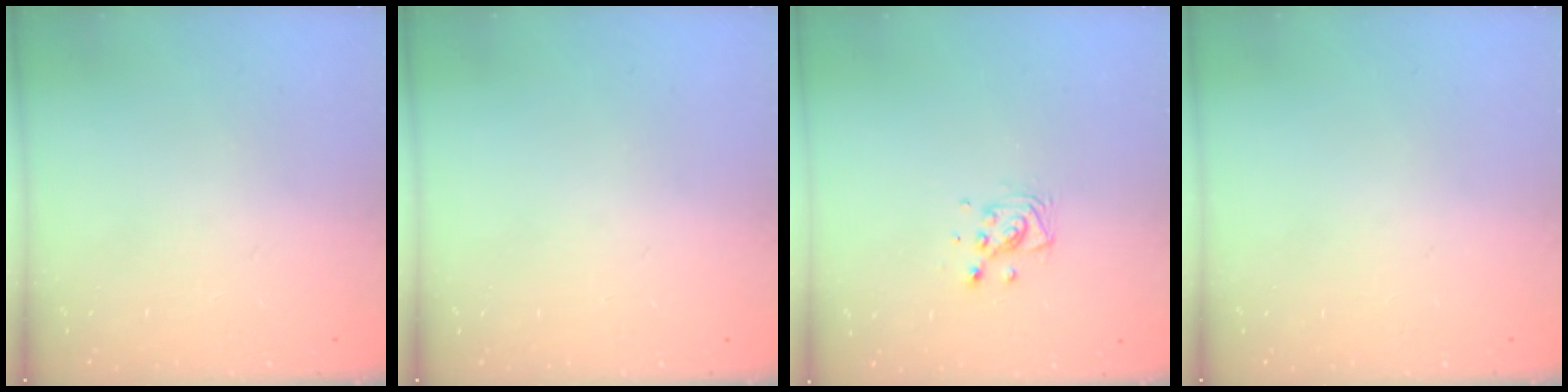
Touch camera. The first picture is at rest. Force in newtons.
{"total": 0.0}
{"total": 6.3, "press": 6.1, "slide": 1.7}
{"total": 0.0}